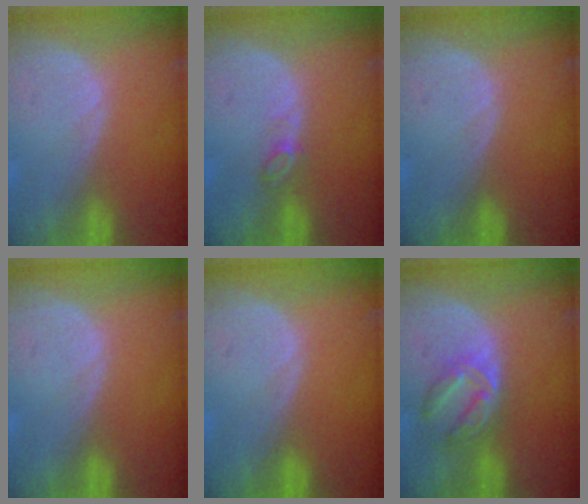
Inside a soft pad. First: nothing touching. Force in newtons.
{"total": 2.0, "press": 1.9, "slide": 0.4}
{"total": 0.0}
{"total": 0.0}
{"total": 0.0}
{"total": 5.7, "press": 5.4, "slide": 1.6}